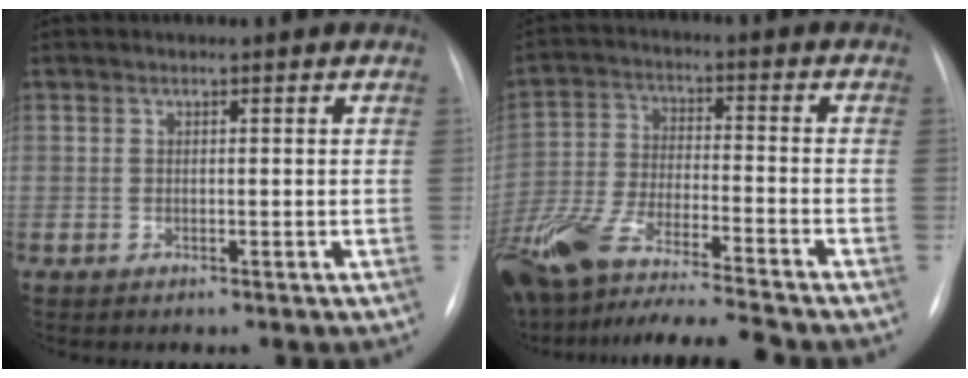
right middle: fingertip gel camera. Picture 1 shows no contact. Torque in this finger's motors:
{"motor_torque": [0.55, -0.51, 0.80, 0.11]}